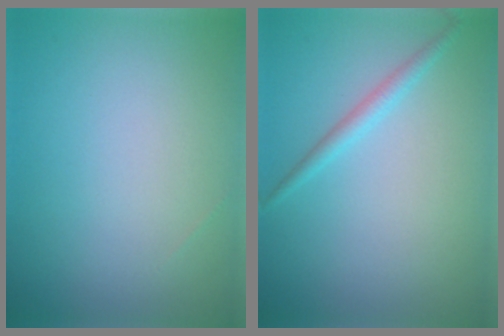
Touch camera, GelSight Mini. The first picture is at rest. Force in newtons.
{"total": 1.4, "press": 1.4, "slide": 0.0}